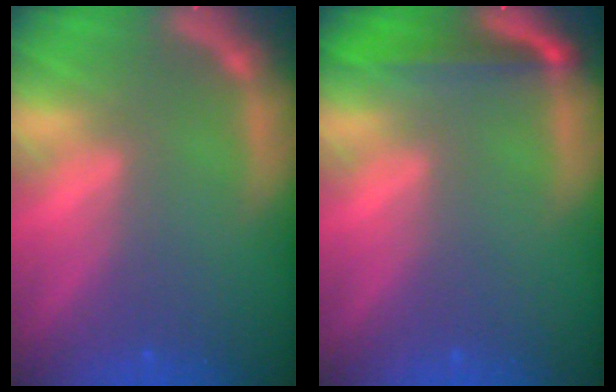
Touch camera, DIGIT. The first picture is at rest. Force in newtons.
{"total": 4.0}